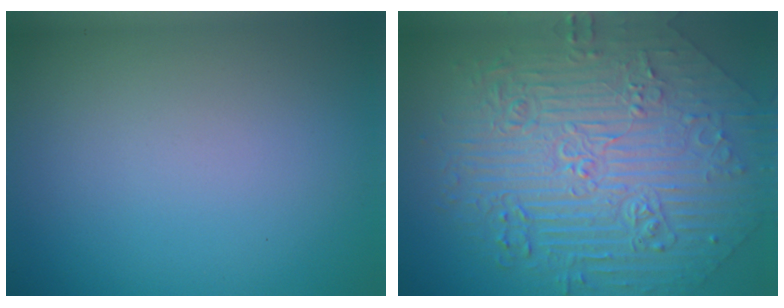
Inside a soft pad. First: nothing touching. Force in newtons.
{"total": 10.5, "press": 7.7, "slide": 7.1}